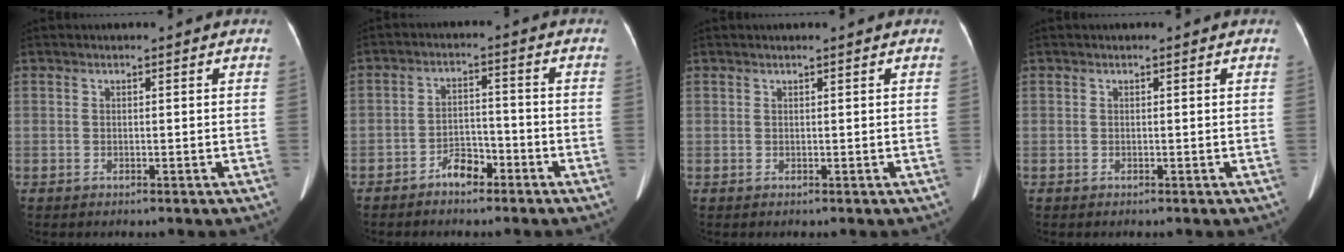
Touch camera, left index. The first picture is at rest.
{"total": 4.2, "force": [-3.1, 1.9, 2.1], "torque": [-0.038, 0.011, -0.051]}
{"total": 0.7, "force": [0.6, -0.1, 0.4], "torque": [-0.008, 0.009, 0.013]}
{"total": 0.0}